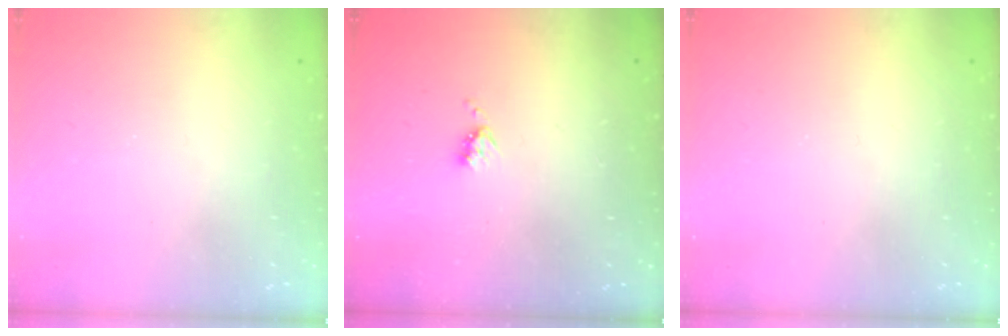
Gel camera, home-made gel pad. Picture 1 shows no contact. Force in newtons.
{"total": 3.9, "press": 3.8, "slide": 0.6}
{"total": 0.0}